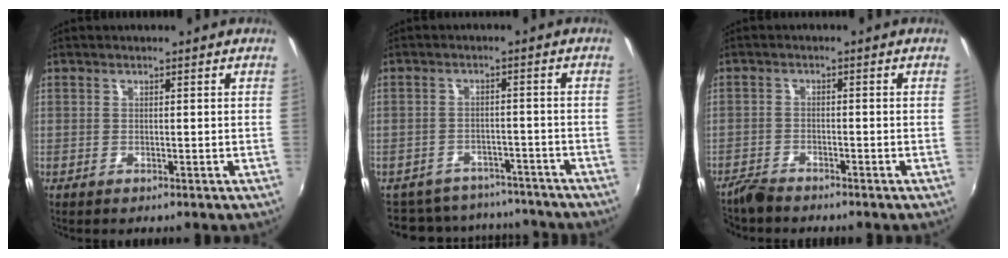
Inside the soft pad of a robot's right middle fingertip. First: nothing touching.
{"total": 14.9, "force": [-13.0, 6.2, 3.9], "torque": [-0.097, 0.017, -0.169]}
{"total": 3.4, "force": [-3.2, 0.7, 0.6], "torque": [-0.024, -0.009, -0.068]}